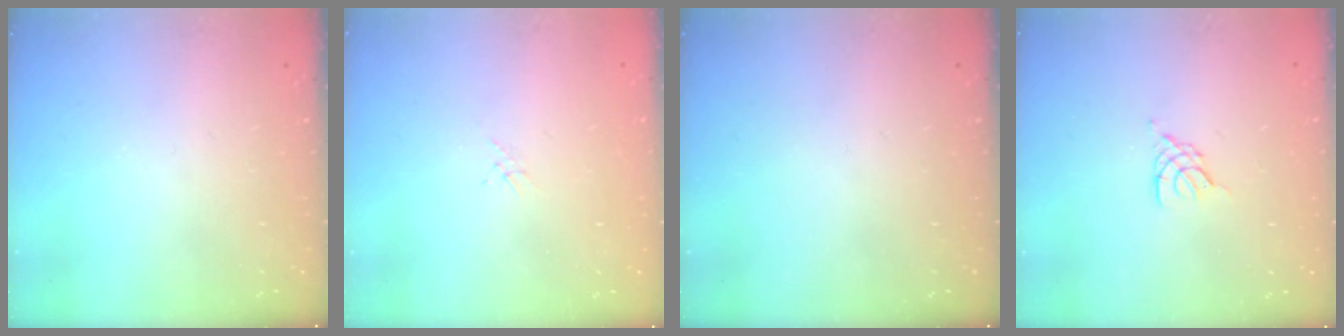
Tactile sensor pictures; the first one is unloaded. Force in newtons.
{"total": 1.3, "press": 1.2, "slide": 0.3}
{"total": 0.0}
{"total": 2.3, "press": 2.3, "slide": 0.5}